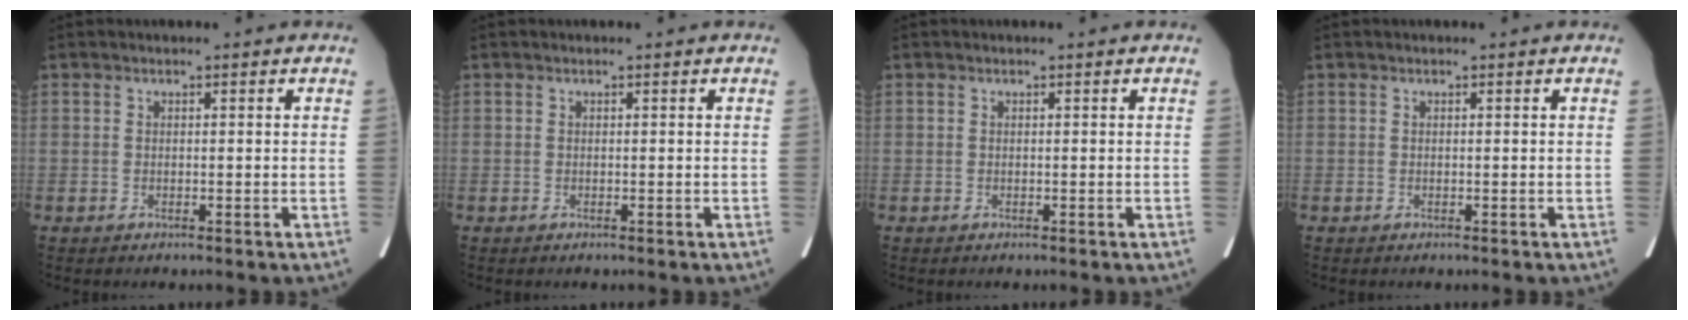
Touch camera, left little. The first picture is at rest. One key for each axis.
{"total": 0.0}
{"total": 0.0}
{"total": 0.0}